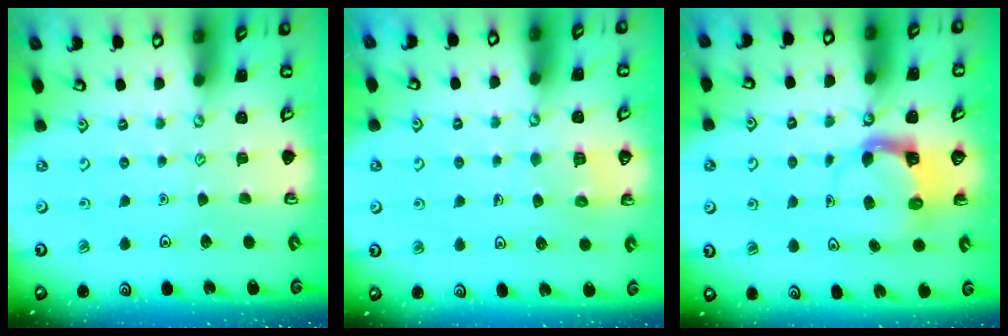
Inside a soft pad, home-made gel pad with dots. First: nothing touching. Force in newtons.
{"total": 5.2, "press": 5.2, "slide": 0.3}
{"total": 4.0, "press": 3.9, "slide": 0.4}